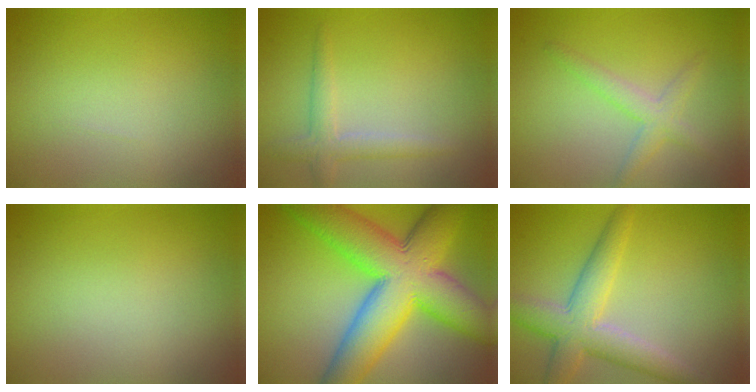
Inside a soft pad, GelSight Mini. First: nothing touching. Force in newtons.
{"total": 2.3, "press": 2.3, "slide": 0.1}
{"total": 2.2, "press": 2.2, "slide": 0.1}
{"total": 0.0}
{"total": 13.8, "press": 13.8, "slide": 0.3}
{"total": 5.4, "press": 5.4, "slide": 0.1}